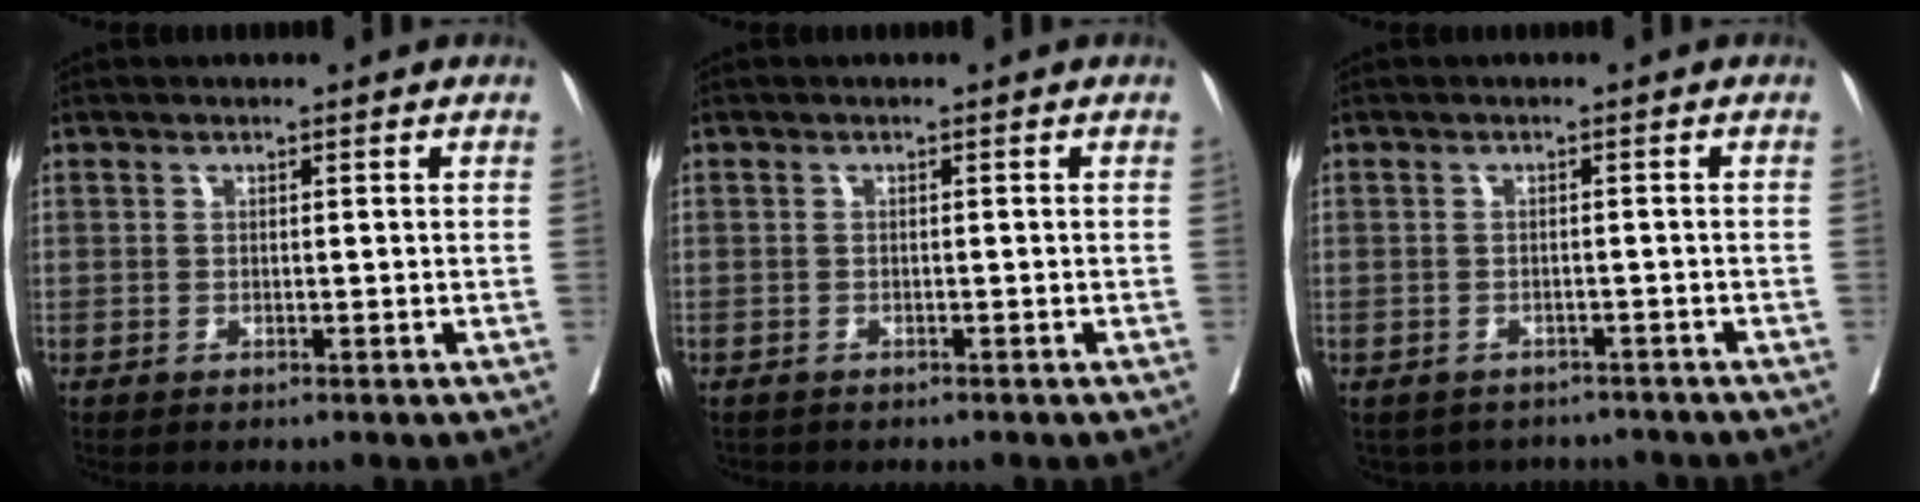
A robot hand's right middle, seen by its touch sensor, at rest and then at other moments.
{"total": 1.3, "force": [-1.1, 0.6, 0.2], "torque": [-0.012, -0.002, -0.018]}
{"total": 6.9, "force": [-6.2, 3.0, 0.7], "torque": [0.001, 0.012, -0.071]}